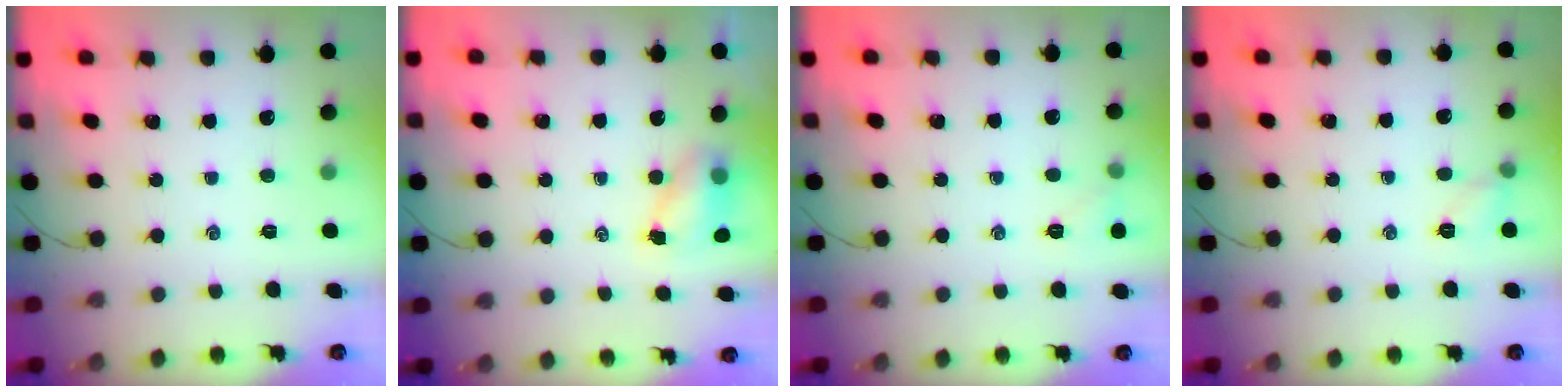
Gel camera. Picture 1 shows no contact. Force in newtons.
{"total": 5.5, "press": 5.4, "slide": 0.5}
{"total": 4.8, "press": 4.6, "slide": 1.4}
{"total": 5.7, "press": 5.5, "slide": 1.5}